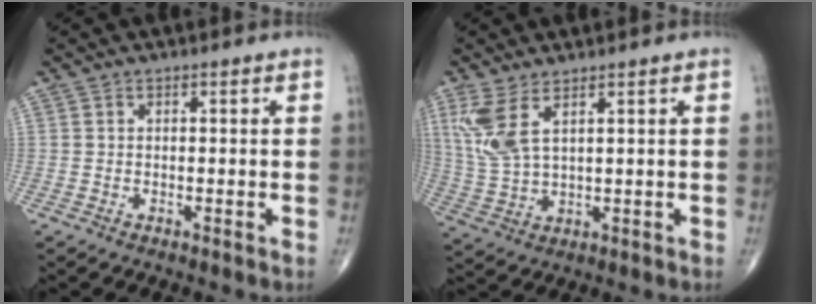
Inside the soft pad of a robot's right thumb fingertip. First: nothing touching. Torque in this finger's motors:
{"motor_torque": [-0.40, 0.42, 0.88, 0.62, 0.11]}